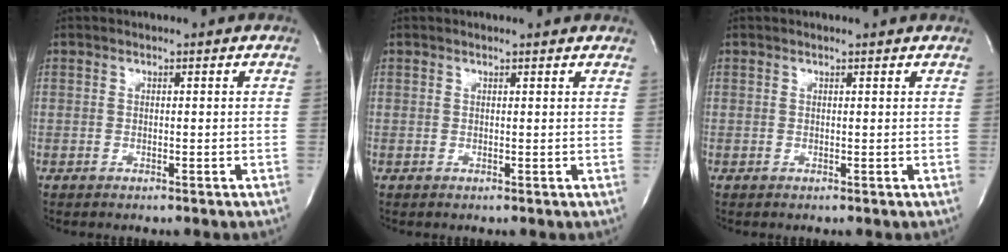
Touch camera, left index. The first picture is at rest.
{"total": 2.3, "force": [2.2, 0.2, 0.7], "torque": [-0.016, 0.004, 0.013]}
{"total": 0.9, "force": [0.9, -0.1, 0.2], "torque": [-0.013, 0.000, 0.007]}